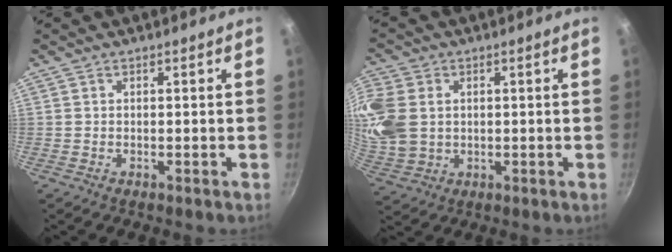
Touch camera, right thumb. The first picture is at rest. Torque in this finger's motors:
{"motor_torque": [-0.02, 0.52, 0.87, 0.75, 0.23]}